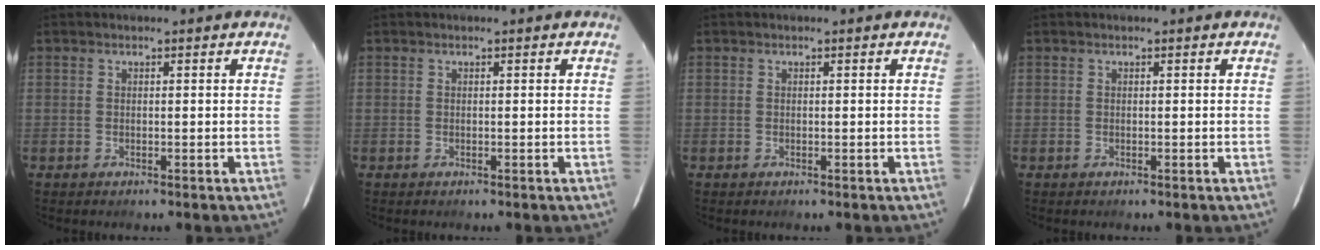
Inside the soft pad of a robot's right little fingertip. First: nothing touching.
{"total": 0.0}
{"total": 0.0}
{"total": 0.0}